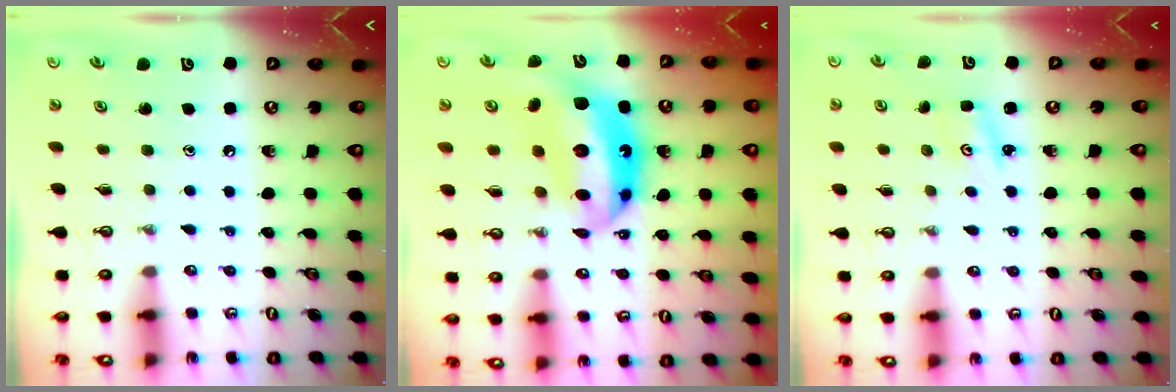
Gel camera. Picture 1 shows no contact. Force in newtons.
{"total": 17.0, "press": 17.0, "slide": 1.5}
{"total": 2.2, "press": 2.2, "slide": 0.3}